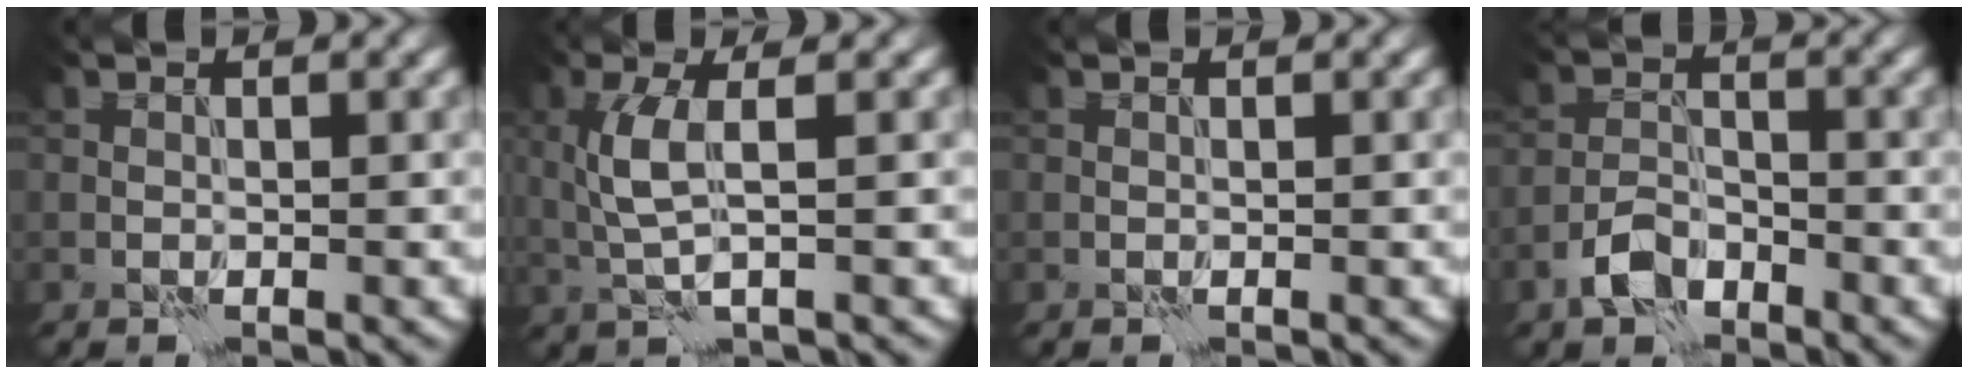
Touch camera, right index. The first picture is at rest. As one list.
[{"total": 3.6, "force": [0.5, 0.9, 3.4], "torque": [-0.077, 0.000, 0.012]}, {"total": 0.0}, {"total": 3.5, "force": [-2.4, 1.8, 1.8], "torque": [-0.032, 0.006, -0.055]}]